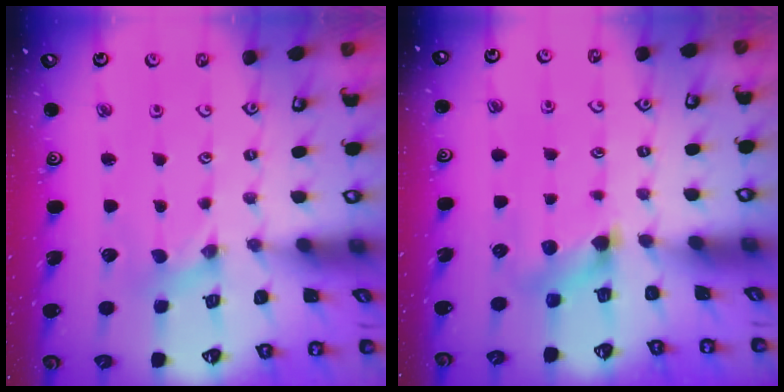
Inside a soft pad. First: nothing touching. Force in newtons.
{"total": 6.5, "press": 6.4, "slide": 0.8}